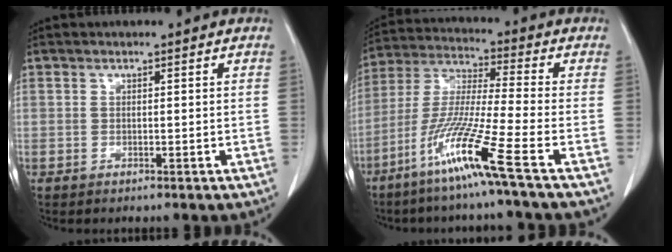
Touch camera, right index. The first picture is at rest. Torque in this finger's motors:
{"motor_torque": [1.24, -0.90, 0.66, 0.21]}